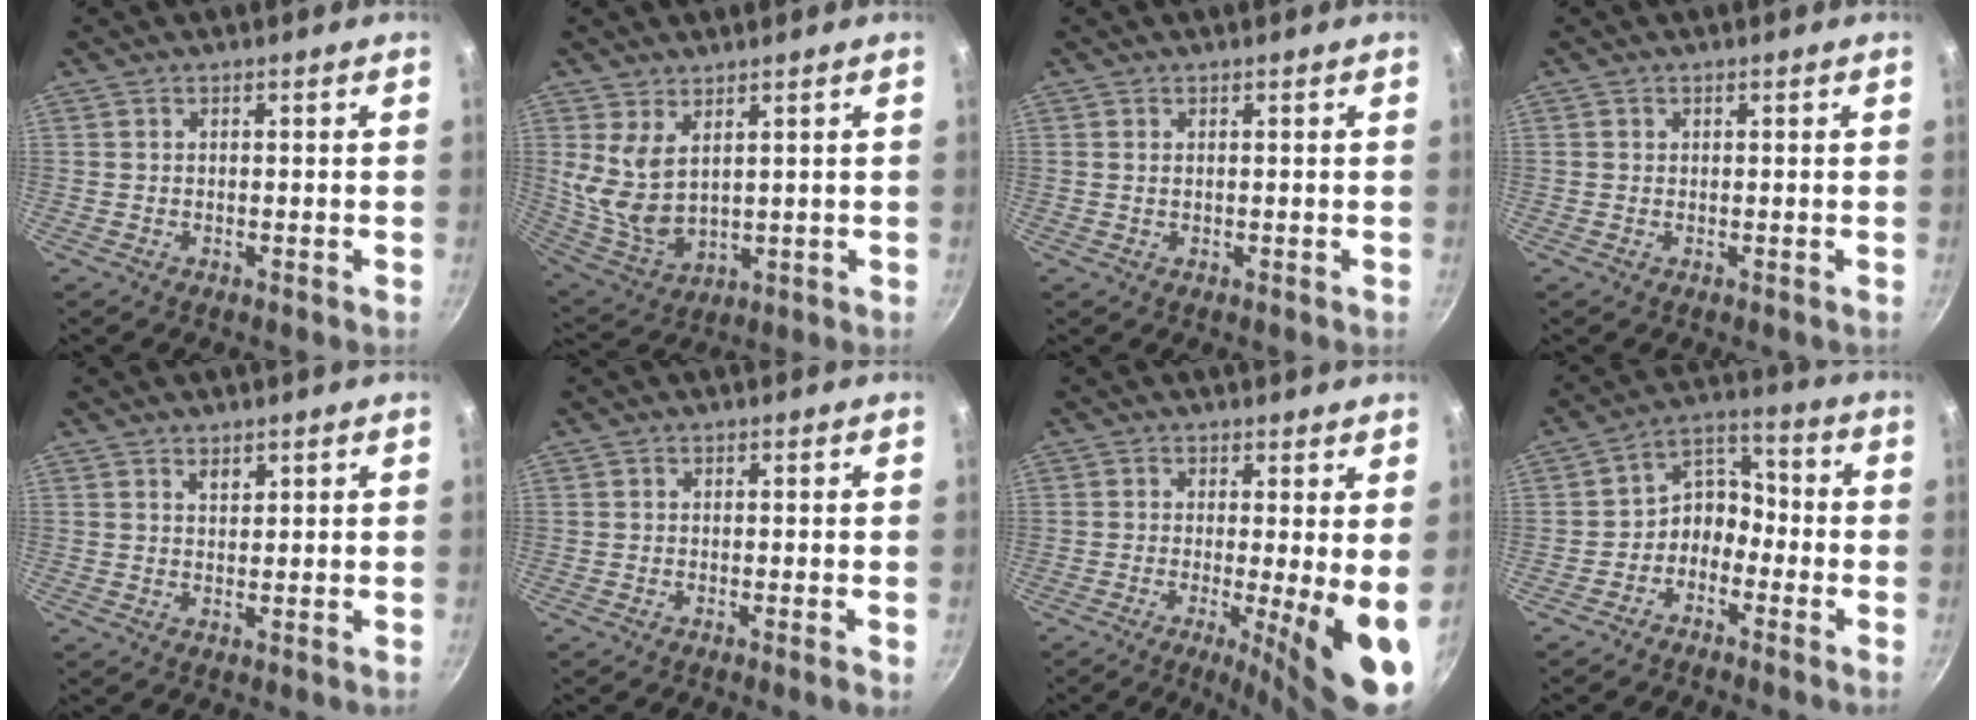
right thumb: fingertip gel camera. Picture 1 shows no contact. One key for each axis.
{"total": 9.3, "fx": 3.5, "fy": 5.3, "fz": 6.7, "tx": -0.125, "ty": -0.043, "tz": 0.086}
{"total": 0.7, "fx": 0.2, "fy": 0.5, "fz": 0.4, "tx": -0.007, "ty": 0.002, "tz": 0.003}
{"total": 0.6, "fx": 0.2, "fy": 0.6, "fz": 0.1, "tx": 0.002, "ty": 0.002, "tz": 0.001}
{"total": 1.8, "fx": 1.2, "fy": 1.0, "fz": 1.0, "tx": -0.010, "ty": -0.008, "tz": 0.020}
{"total": 1.1, "fx": -0.4, "fy": -0.2, "fz": 1.1, "tx": -0.021, "ty": -0.003, "tz": -0.010}
{"total": 11.4, "fx": -1.4, "fy": 2.0, "fz": 11.1, "tx": -0.138, "ty": -0.022, "tz": -0.018}
{"total": 7.4, "fx": -3.2, "fy": 5.6, "fz": 3.6, "tx": -0.027, "ty": 0.058, "tz": -0.074}